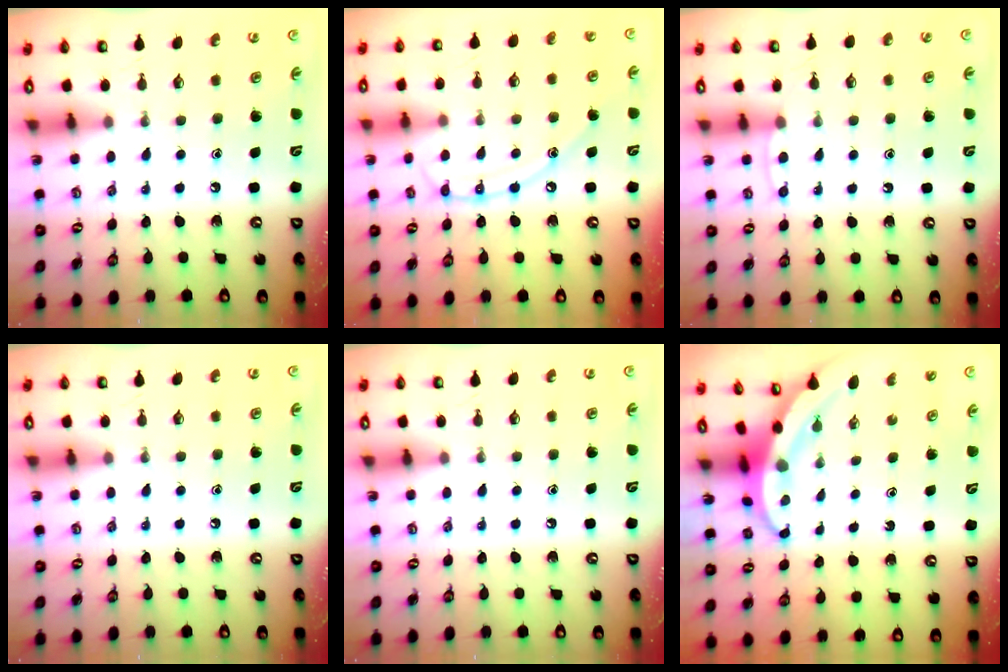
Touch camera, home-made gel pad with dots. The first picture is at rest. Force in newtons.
{"total": 11.0, "press": 11.0, "slide": 0.9}
{"total": 5.6, "press": 5.5, "slide": 0.6}
{"total": 0.0}
{"total": 0.0}
{"total": 3.9, "press": 3.9, "slide": 0.5}